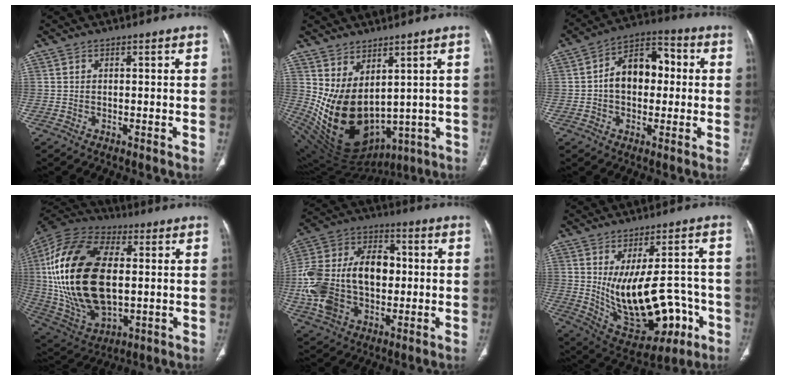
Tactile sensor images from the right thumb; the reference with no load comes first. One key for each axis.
{"total": 15.3, "fx": 2.2, "fy": 9.5, "fz": 11.7, "tx": -0.187, "ty": -0.039, "tz": 0.086}
{"total": 12.2, "fx": 0.6, "fy": 8.3, "fz": 9.0, "tx": -0.112, "ty": 0.034, "tz": 0.001}
{"total": 29.2, "fx": 2.1, "fy": 16.4, "fz": 24.1, "tx": -0.486, "ty": -0.008, "tz": 0.042}
{"total": 22.3, "fx": -0.8, "fy": 14.9, "fz": 16.6, "tx": -0.325, "ty": 0.024, "tz": -0.006}
{"total": 19.9, "fx": -3.2, "fy": 10.5, "fz": 16.5, "tx": -0.224, "ty": 0.004, "tz": -0.011}